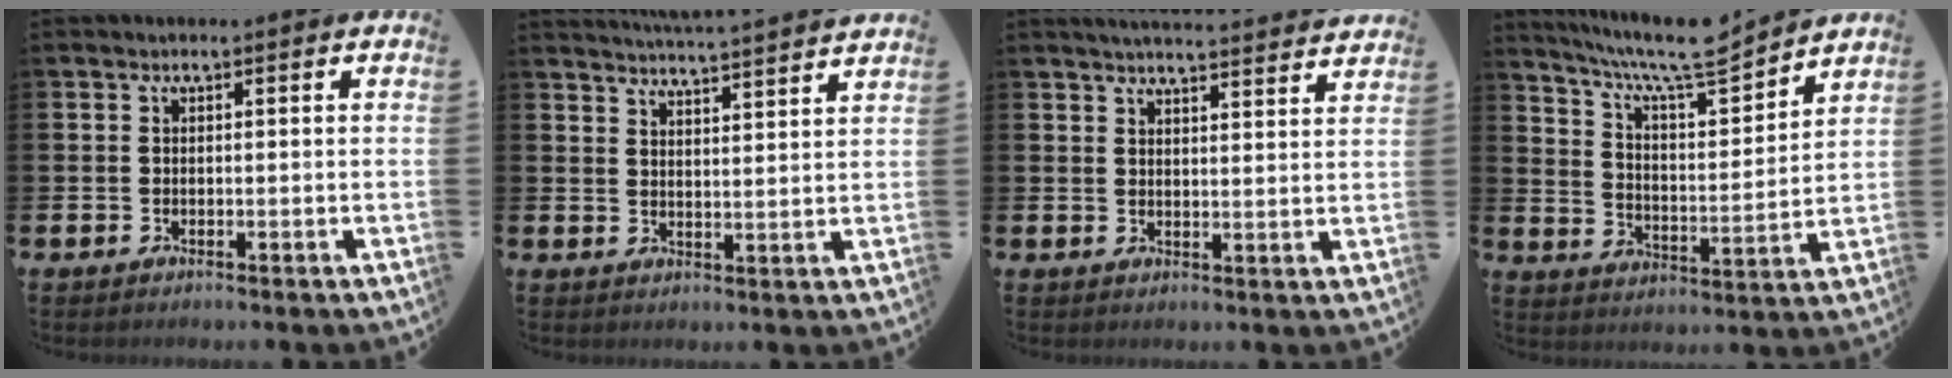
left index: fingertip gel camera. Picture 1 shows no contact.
{"total": 4.9, "force": [4.8, -0.7, 0.4], "torque": [-0.027, -0.032, 0.085]}
{"total": 4.3, "force": [4.3, -0.4, 0.4], "torque": [-0.008, -0.034, 0.074]}
{"total": 9.6, "force": [8.6, 1.3, 4.1], "torque": [-0.098, -0.058, 0.148]}